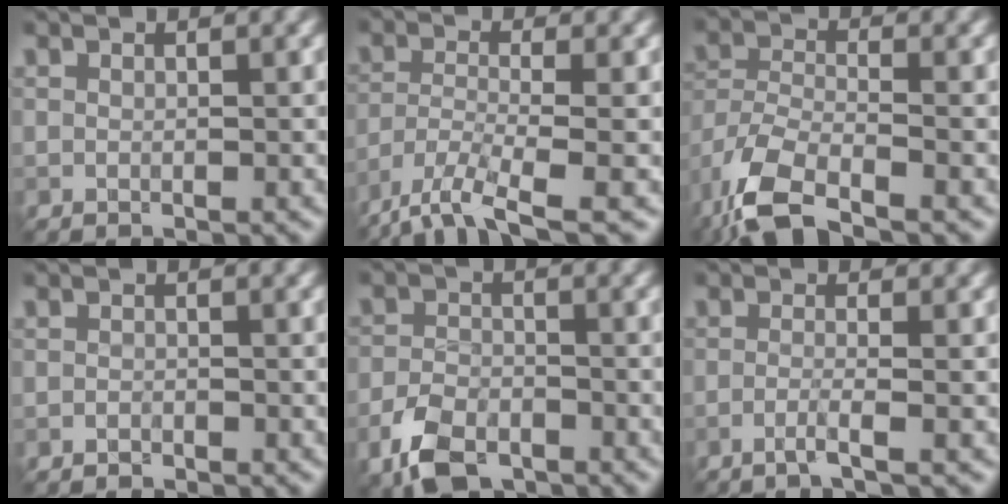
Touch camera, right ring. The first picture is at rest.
{"total": 6.8, "force": [-5.1, 1.6, 4.2], "torque": [-0.086, -0.015, -0.102]}
{"total": 8.1, "force": [-5.4, 3.2, 5.2], "torque": [-0.106, -0.011, -0.112]}
{"total": 0.5, "force": [-0.5, 0.3, 0.0], "torque": [0.003, -0.001, -0.010]}
{"total": 5.4, "force": [-3.6, 2.9, 2.9], "torque": [-0.061, -0.003, -0.075]}
{"total": 1.8, "force": [-1.0, 0.1, 1.5], "torque": [-0.021, 0.002, -0.033]}